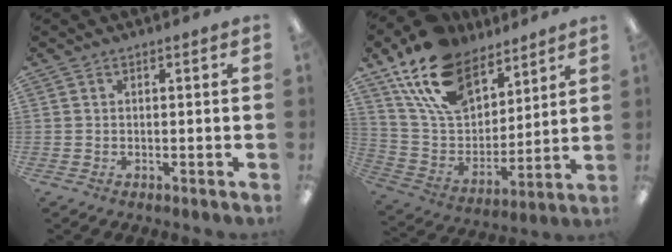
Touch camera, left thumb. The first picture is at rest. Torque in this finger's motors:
{"motor_torque": [1.14, 1.16, 1.37, -1.40, 0.16]}